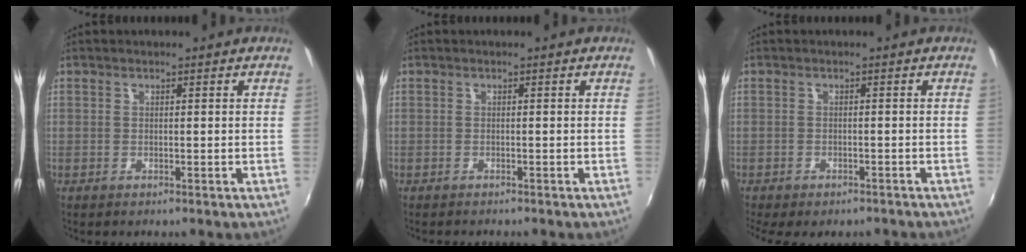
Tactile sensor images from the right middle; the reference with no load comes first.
{"total": 0.9, "force": [-0.9, 0.1, 0.2], "torque": [-0.006, -0.004, -0.014]}
{"total": 6.1, "force": [-4.8, 2.1, 3.0], "torque": [-0.072, -0.027, -0.066]}